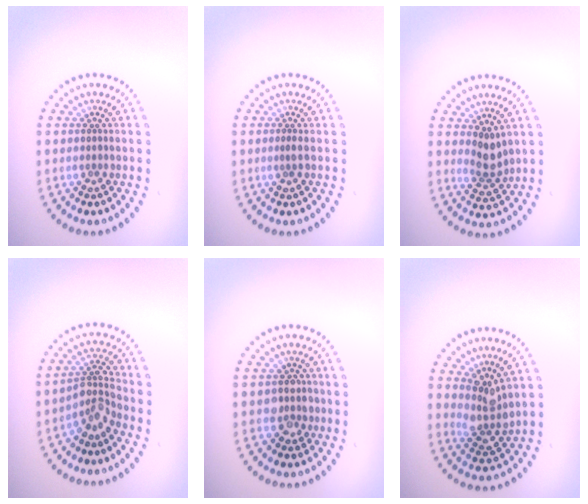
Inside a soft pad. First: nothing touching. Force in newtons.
{"total": 0.6, "press": 0.3, "slide": 0.5}
{"total": 2.5, "press": 1.9, "slide": 1.6}
{"total": 3.0, "press": 2.2, "slide": 2.1}
{"total": 2.3, "press": 2.1, "slide": 1.1}
{"total": 3.1, "press": 2.6, "slide": 1.8}